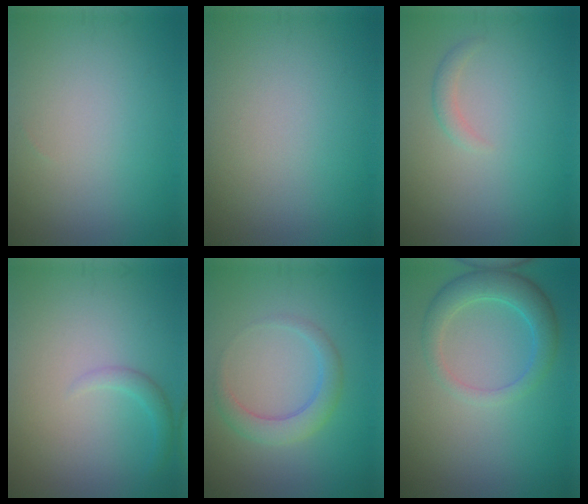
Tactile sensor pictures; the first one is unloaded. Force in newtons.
{"total": 0.0}
{"total": 1.1, "press": 1.1, "slide": 0.1}
{"total": 1.4, "press": 1.4, "slide": 0.1}
{"total": 2.8, "press": 2.8, "slide": 0.1}
{"total": 3.8, "press": 3.8, "slide": 0.2}